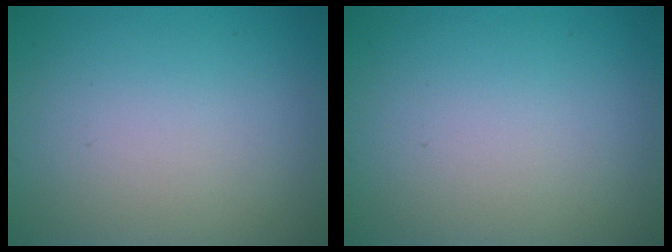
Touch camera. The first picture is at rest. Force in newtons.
{"total": 0.0}